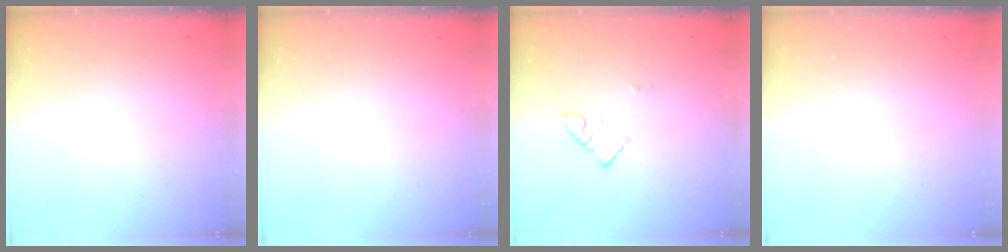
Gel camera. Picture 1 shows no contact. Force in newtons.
{"total": 0.0}
{"total": 3.0, "press": 3.0, "slide": 0.2}
{"total": 1.5, "press": 1.5, "slide": 0.1}